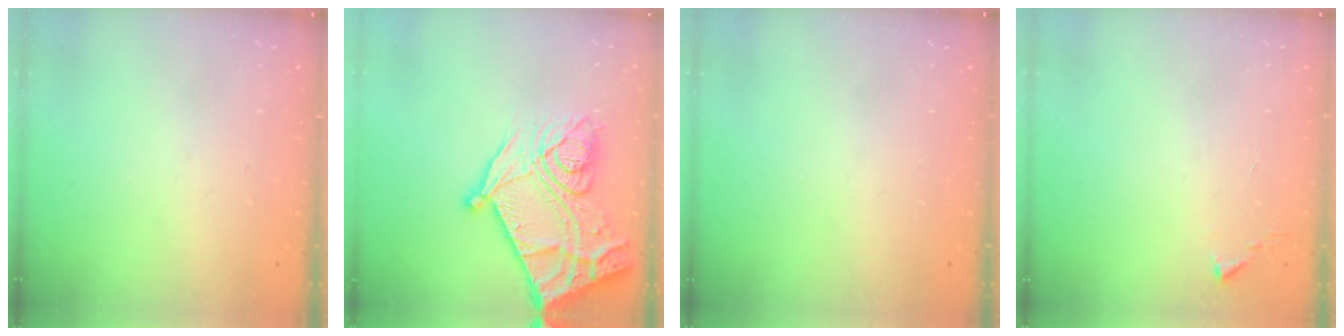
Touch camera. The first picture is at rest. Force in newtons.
{"total": 27.1, "press": 27.1, "slide": 0.8}
{"total": 0.0}
{"total": 1.1, "press": 1.1, "slide": 0.1}